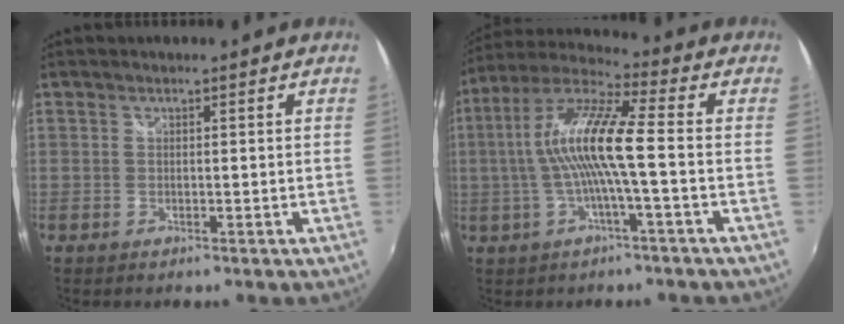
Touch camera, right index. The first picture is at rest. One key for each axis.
{"total": 12.9, "fx": -1.0, "fy": 1.0, "fz": 12.8, "tx": -0.245, "ty": 0.013, "tz": -0.022}